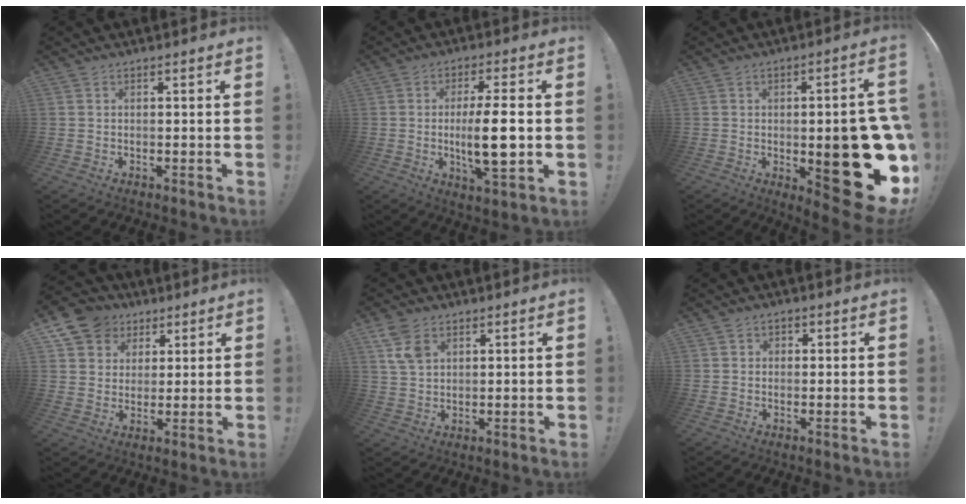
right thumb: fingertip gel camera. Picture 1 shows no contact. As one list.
[{"total": 12.4, "force": [-1.1, 2.5, 12.1], "torque": [-0.207, -0.007, -0.026]}, {"total": 23.4, "force": [-3.8, 8.4, 21.5], "torque": [-0.258, 0.003, -0.033]}, {"total": 10.3, "force": [5.4, 8.4, 2.6], "torque": [-0.040, -0.029, 0.108]}, {"total": 7.2, "force": [3.6, 4.7, 4.2], "torque": [-0.084, -0.006, 0.071]}, {"total": 1.4, "force": [0.0, 1.3, 0.5], "torque": [-0.008, 0.002, 0.000]}]